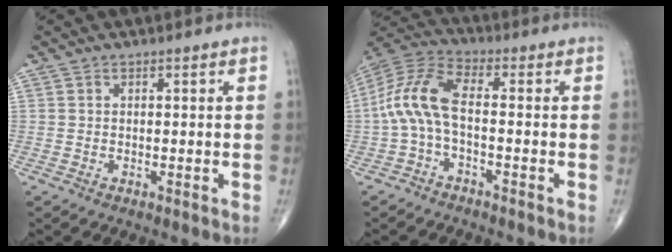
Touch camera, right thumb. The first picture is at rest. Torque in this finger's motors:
{"motor_torque": [0.42, 0.36, 1.21, -0.11, 0.18]}